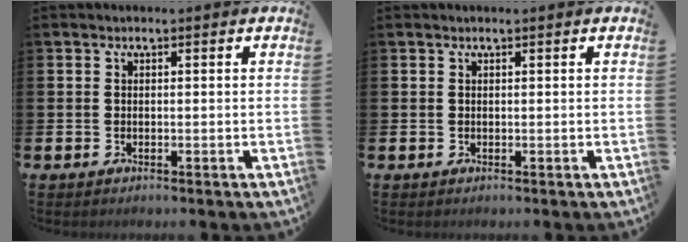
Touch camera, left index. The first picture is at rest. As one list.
[{"total": 0.0}]